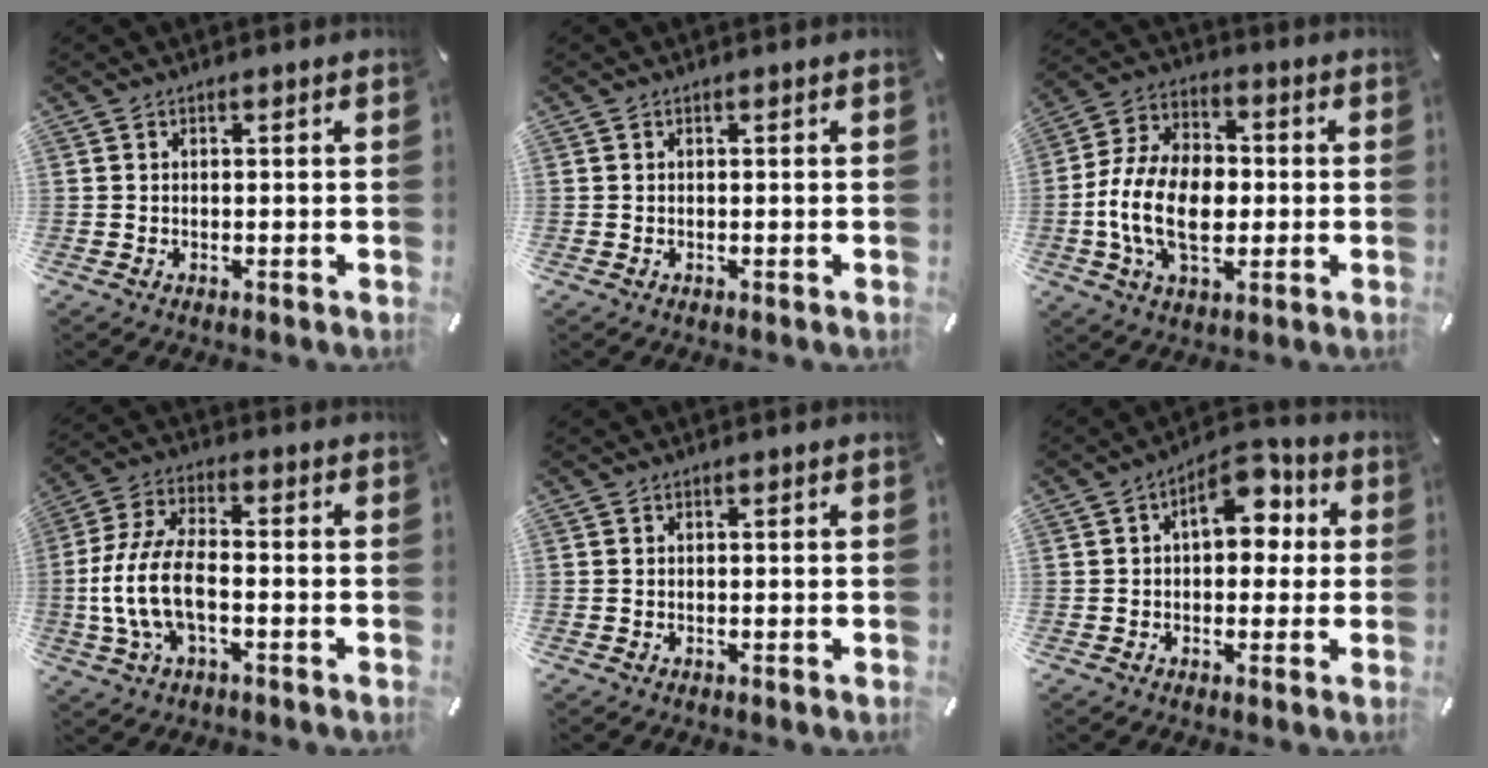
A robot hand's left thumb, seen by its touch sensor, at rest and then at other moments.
{"total": 0.0}
{"total": 15.9, "force": [-2.8, 10.4, 11.7], "torque": [-0.260, 0.010, -0.050]}
{"total": 12.1, "force": [-3.1, 6.1, 10.0], "torque": [-0.219, -0.003, -0.056]}
{"total": 0.0}
{"total": 10.1, "force": [2.4, 6.2, 7.6], "torque": [-0.092, -0.004, 0.033]}